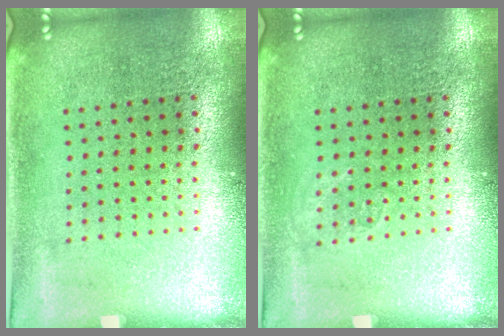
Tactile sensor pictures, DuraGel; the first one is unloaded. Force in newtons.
{"total": 0.8, "press": 0.8, "slide": 0.0}